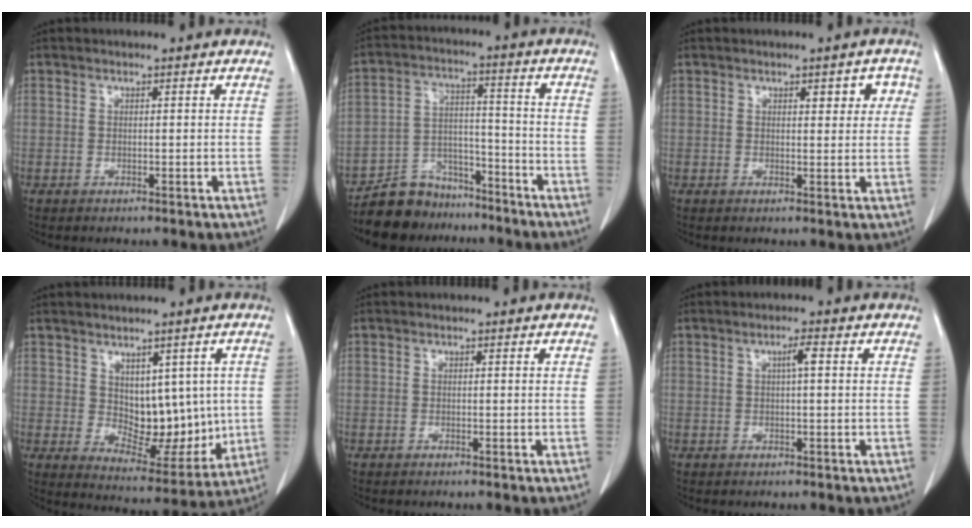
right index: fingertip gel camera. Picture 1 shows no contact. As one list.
[{"total": 9.0, "force": [-7.8, 4.6, 0.5], "torque": [-0.006, 0.037, -0.133]}, {"total": 3.5, "force": [1.4, 1.6, 2.8], "torque": [-0.026, 0.008, 0.016]}, {"total": 10.1, "force": [1.1, 6.0, 8.0], "torque": [-0.100, -0.001, 0.043]}, {"total": 0.0}, {"total": 1.8, "force": [0.2, 0.1, 1.8], "torque": [-0.031, 0.005, 0.003]}]